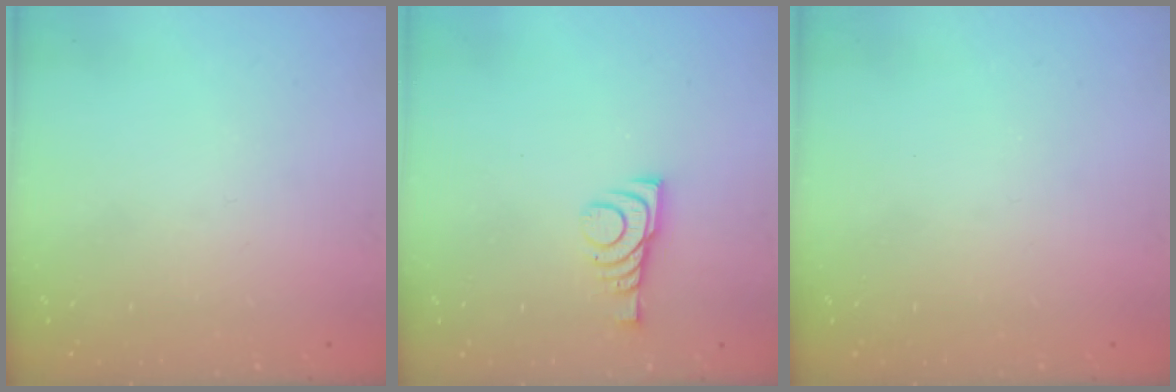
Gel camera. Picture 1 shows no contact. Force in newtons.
{"total": 6.7, "press": 6.7, "slide": 0.8}
{"total": 0.0}